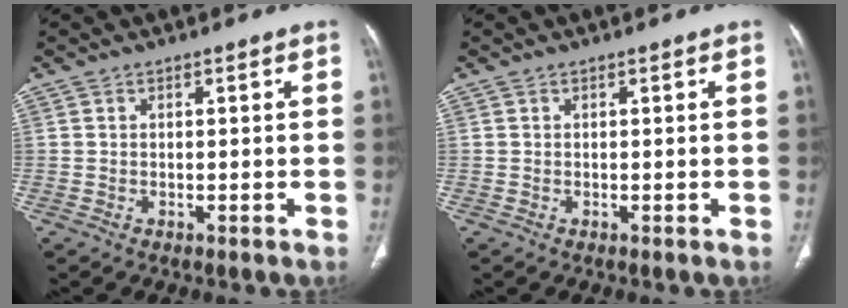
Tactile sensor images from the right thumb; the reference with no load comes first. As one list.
[{"total": 0.0}]